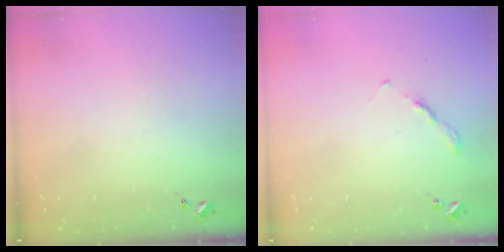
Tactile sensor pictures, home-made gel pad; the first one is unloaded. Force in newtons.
{"total": 3.2, "press": 3.2, "slide": 0.4}